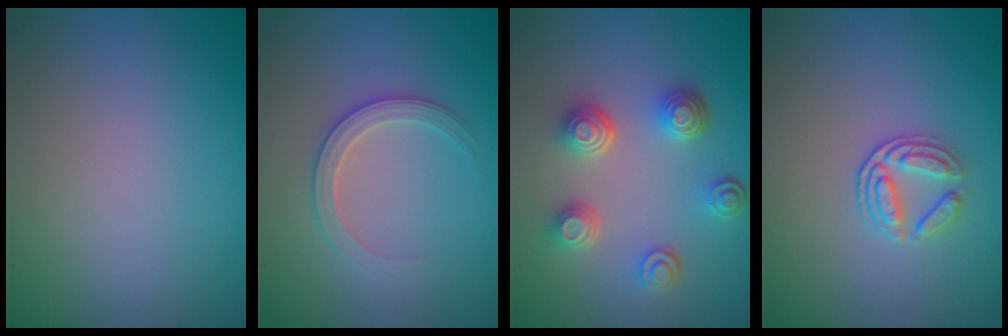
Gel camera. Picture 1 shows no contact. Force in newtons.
{"total": 2.5, "press": 2.5, "slide": 0.3}
{"total": 4.4, "press": 3.4, "slide": 2.8}
{"total": 2.4, "press": 1.9, "slide": 1.5}